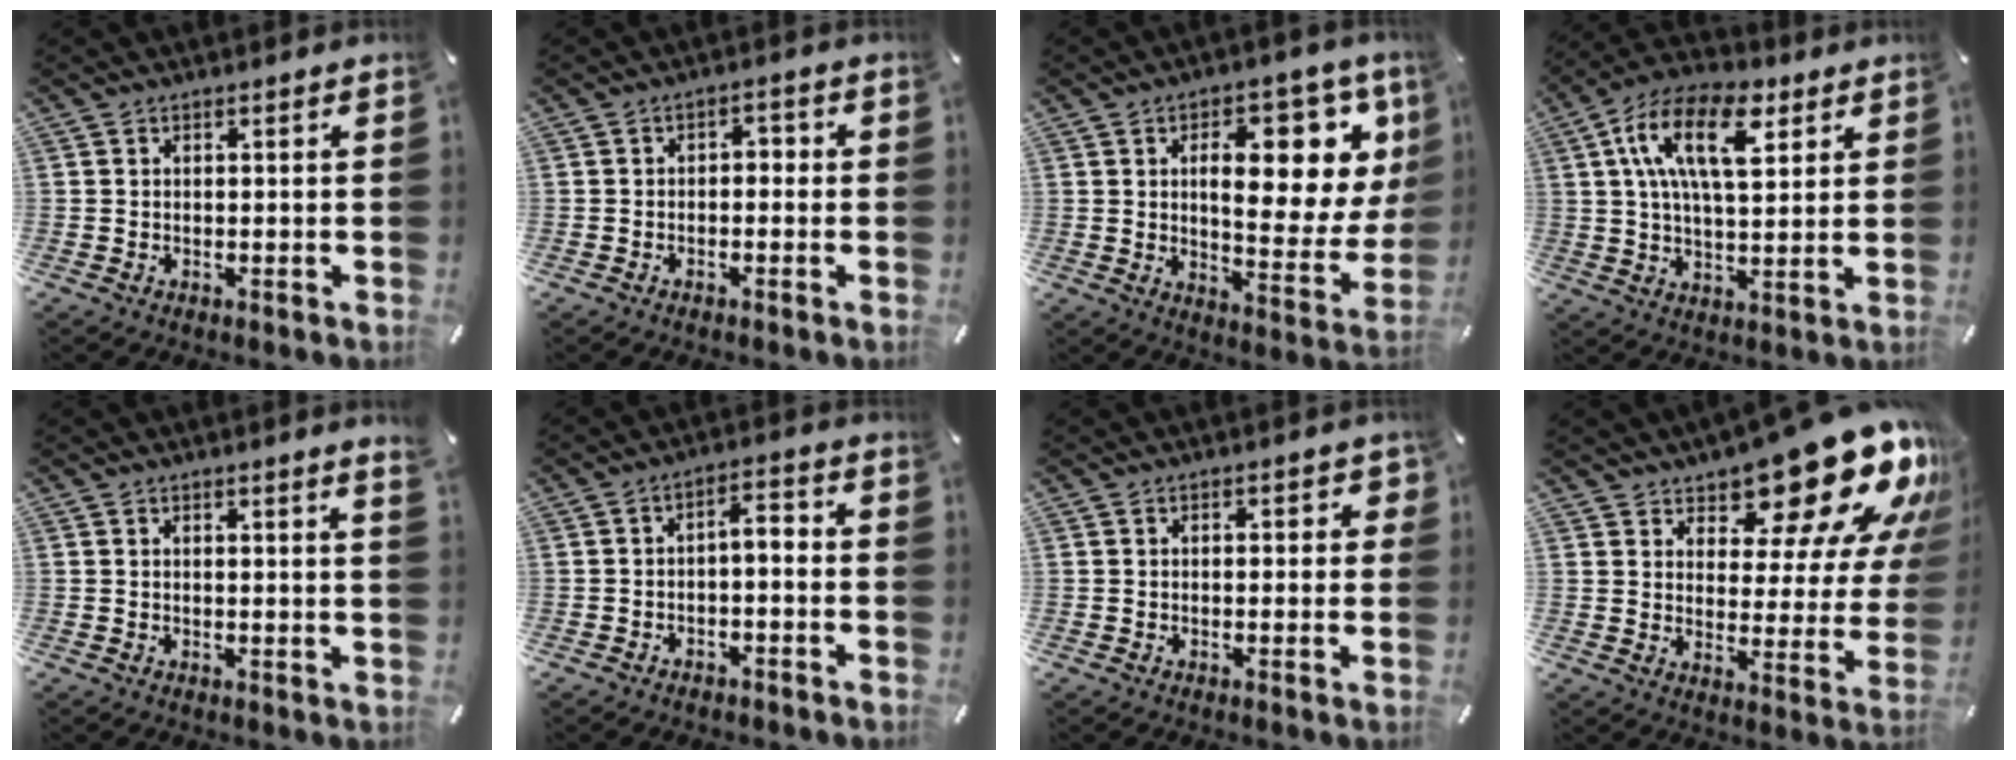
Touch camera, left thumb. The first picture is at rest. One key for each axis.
{"total": 2.9, "fx": -2.0, "fy": 1.7, "fz": 1.2, "tx": -0.025, "ty": 0.017, "tz": -0.042}
{"total": 18.0, "fx": 6.8, "fy": 8.4, "fz": 14.4, "tx": -0.180, "ty": -0.046, "tz": 0.104}
{"total": 16.2, "fx": 6.5, "fy": 8.3, "fz": 12.3, "tx": -0.235, "ty": -0.008, "tz": 0.109}
{"total": 1.4, "fx": 1.1, "fy": -0.2, "fz": 0.9, "tx": -0.015, "ty": -0.003, "tz": 0.019}
{"total": 4.0, "fx": -2.3, "fy": 2.2, "fz": 2.5, "tx": -0.045, "ty": 0.020, "tz": -0.048}
{"total": 2.1, "fx": 0.2, "fy": 1.3, "fz": 1.6, "tx": -0.016, "ty": 0.002, "tz": -0.001}
{"total": 20.0, "fx": 15.7, "fy": 7.7, "fz": 9.7, "tx": -0.125, "ty": -0.121, "tz": 0.259}